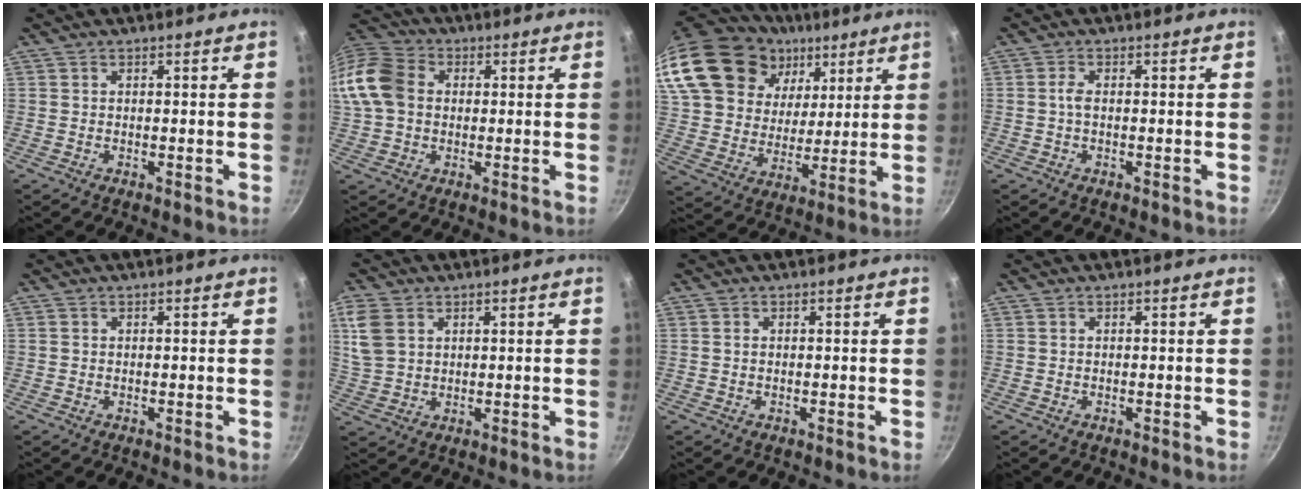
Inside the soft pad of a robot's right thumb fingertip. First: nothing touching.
{"total": 14.3, "force": [1.3, 11.1, 8.8], "torque": [-0.175, 0.025, 0.010]}
{"total": 31.6, "force": [15.6, 21.8, 16.8], "torque": [-0.353, 0.011, 0.293]}
{"total": 1.6, "force": [-0.1, 0.6, 1.5], "torque": [-0.038, 0.005, -0.006]}
{"total": 0.0}
{"total": 7.0, "force": [2.7, 4.9, 4.2], "torque": [-0.079, -0.005, 0.060]}
{"total": 0.5, "force": [0.1, 0.3, 0.4], "torque": [-0.007, 0.001, 0.002]}
{"total": 0.0}